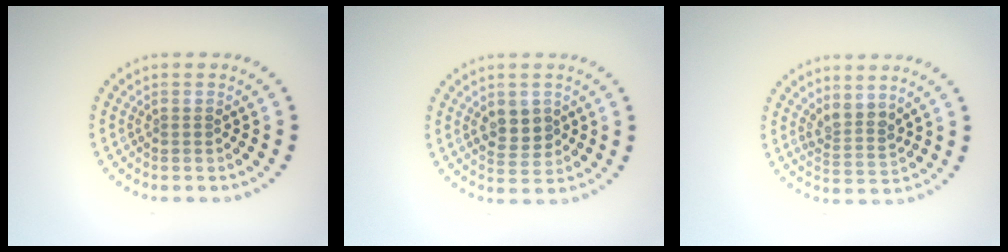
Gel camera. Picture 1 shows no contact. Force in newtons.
{"total": 2.9, "press": 2.8, "slide": 0.4}
{"total": 2.3, "press": 1.8, "slide": 1.4}